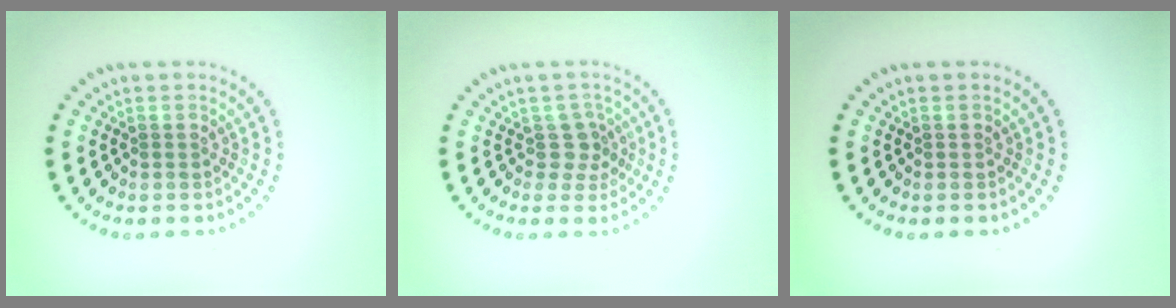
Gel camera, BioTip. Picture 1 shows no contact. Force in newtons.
{"total": 2.1, "press": 1.6, "slide": 1.3}
{"total": 0.0}